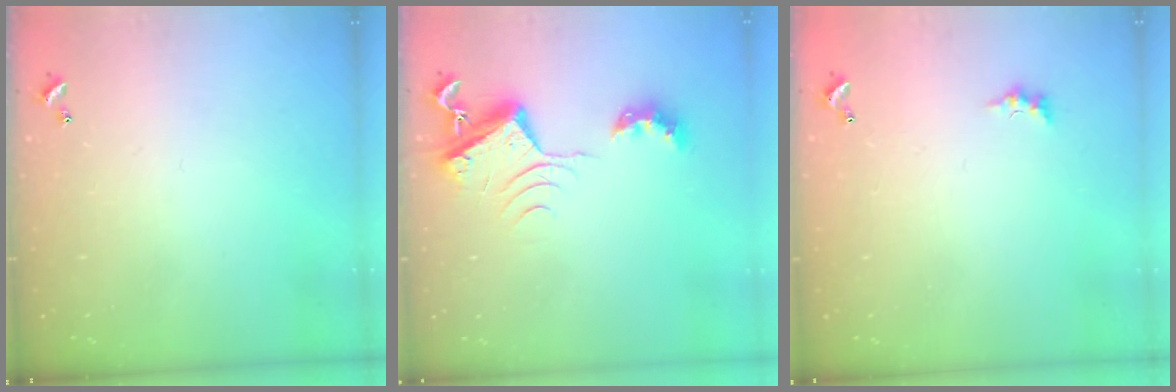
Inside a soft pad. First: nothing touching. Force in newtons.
{"total": 7.2, "press": 7.2, "slide": 1.0}
{"total": 0.0}